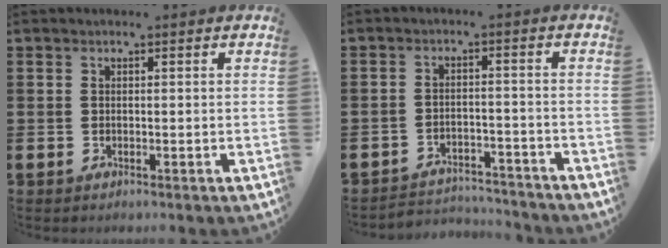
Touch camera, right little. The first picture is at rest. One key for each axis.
{"total": 3.2, "fx": -3.2, "fy": 0.4, "fz": 0.0, "tx": -0.006, "ty": 0.004, "tz": -0.069}